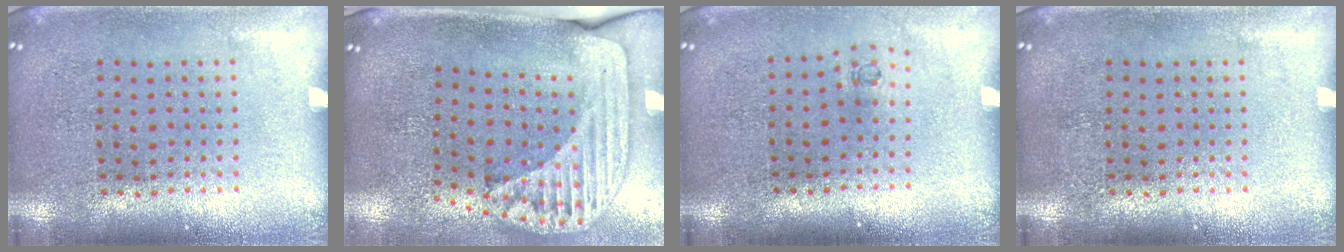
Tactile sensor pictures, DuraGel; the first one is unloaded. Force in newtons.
{"total": 2.4, "press": 1.7, "slide": 1.7}
{"total": 0.6, "press": 0.2, "slide": 0.5}
{"total": 0.0}